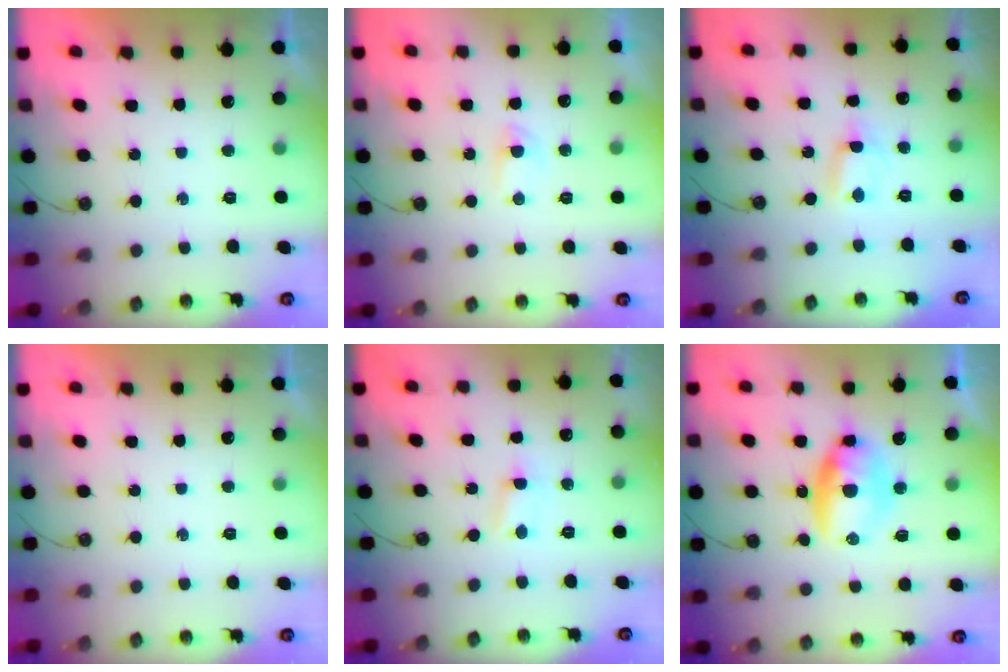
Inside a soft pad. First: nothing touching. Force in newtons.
{"total": 3.8, "press": 3.7, "slide": 0.6}
{"total": 0.6, "press": 0.3, "slide": 0.6}
{"total": 0.0}
{"total": 1.9, "press": 1.8, "slide": 0.3}
{"total": 8.7, "press": 8.6, "slide": 0.8}